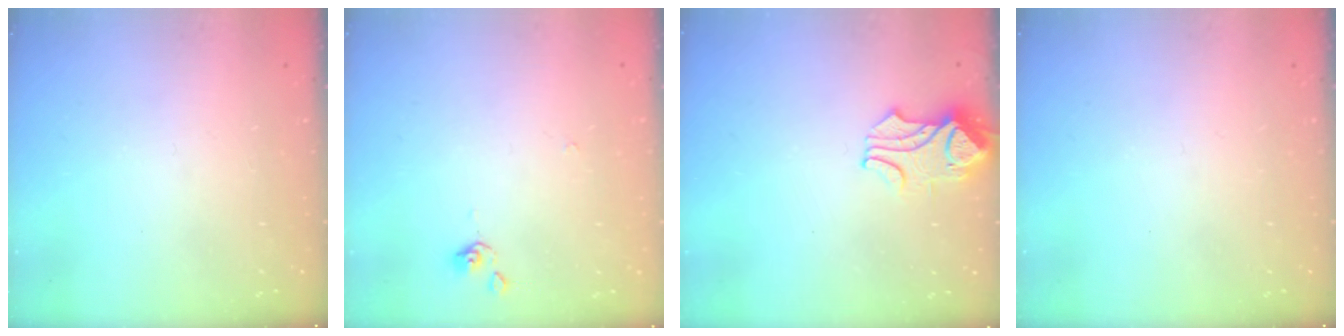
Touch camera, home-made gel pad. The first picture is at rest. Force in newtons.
{"total": 0.0}
{"total": 1.6, "press": 1.5, "slide": 0.5}
{"total": 0.0}